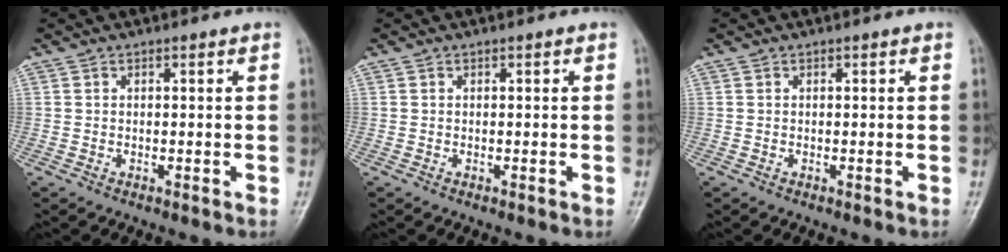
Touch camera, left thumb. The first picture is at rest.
{"total": 0.0}
{"total": 0.0}